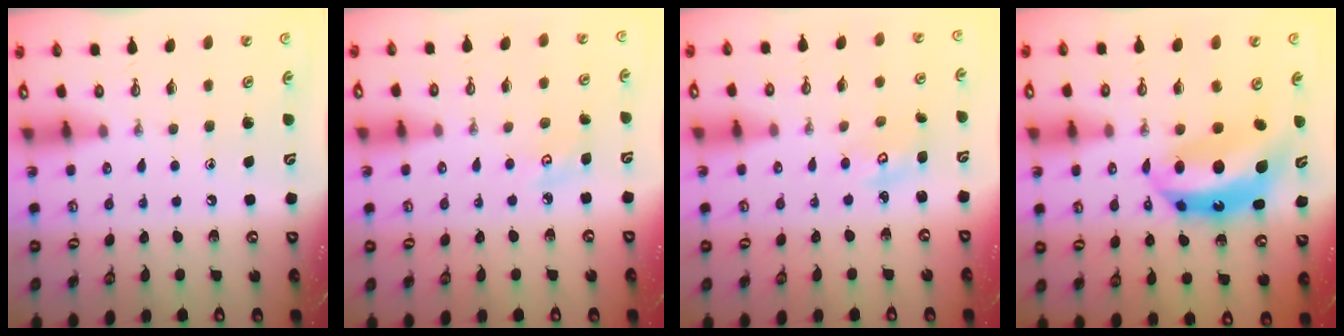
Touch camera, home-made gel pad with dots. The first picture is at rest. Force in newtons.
{"total": 3.9, "press": 3.9, "slide": 0.3}
{"total": 3.7, "press": 3.7, "slide": 0.4}
{"total": 9.3, "press": 9.2, "slide": 1.0}